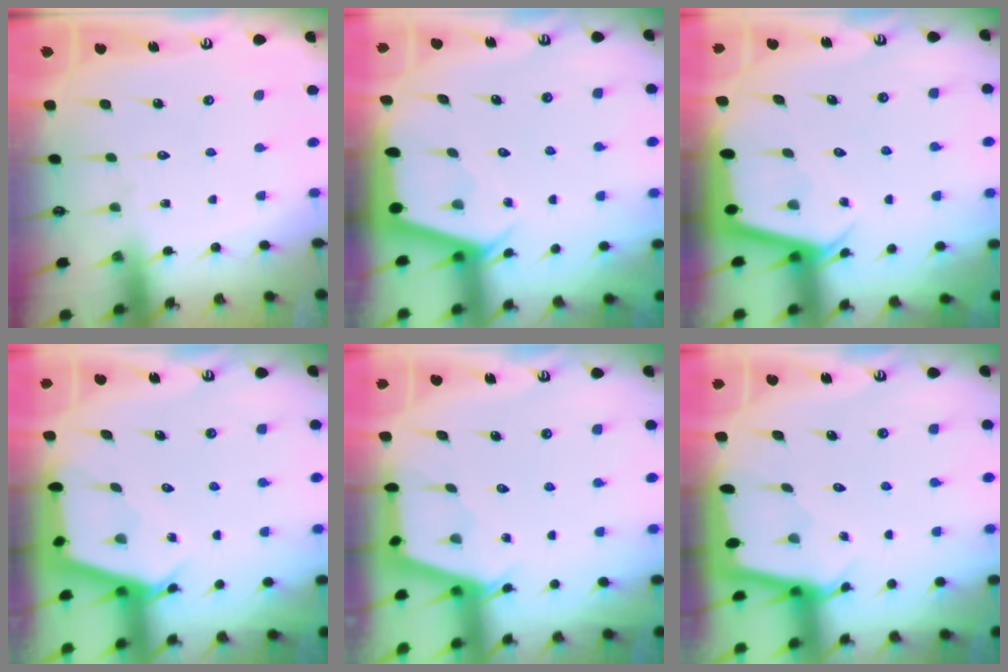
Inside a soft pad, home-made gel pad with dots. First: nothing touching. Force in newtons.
{"total": 2.2, "press": 2.2, "slide": 0.3}
{"total": 2.9, "press": 2.8, "slide": 0.3}
{"total": 2.9, "press": 2.9, "slide": 0.3}
{"total": 2.9, "press": 2.9, "slide": 0.3}
{"total": 1.6, "press": 1.6, "slide": 0.2}